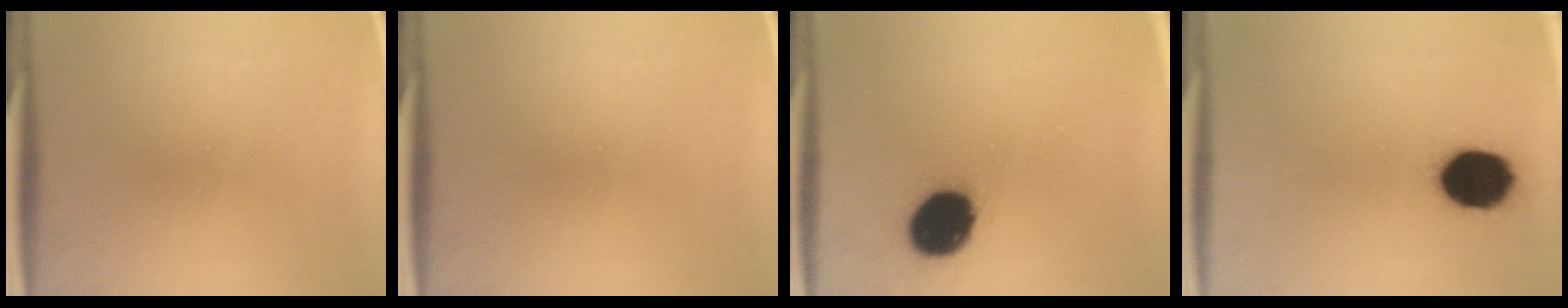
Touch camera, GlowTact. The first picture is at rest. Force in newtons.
{"total": 0.0}
{"total": 14.8}
{"total": 11.6}